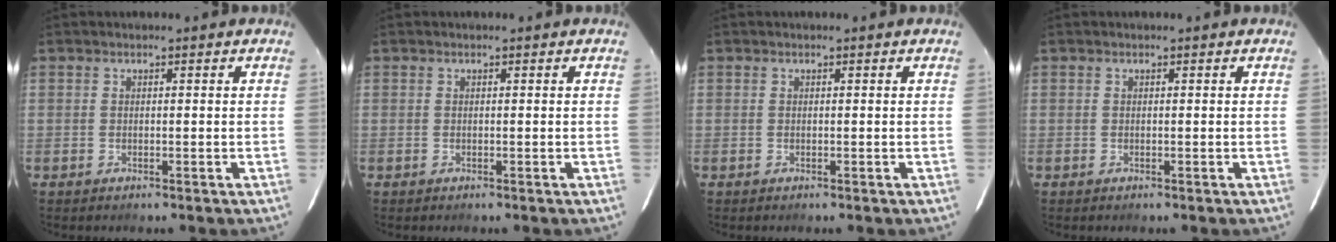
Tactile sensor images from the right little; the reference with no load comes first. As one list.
[{"total": 0.0}, {"total": 0.0}, {"total": 0.0}]